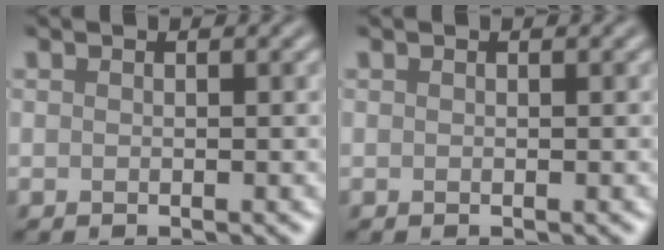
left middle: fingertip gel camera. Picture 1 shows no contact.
{"total": 0.0}